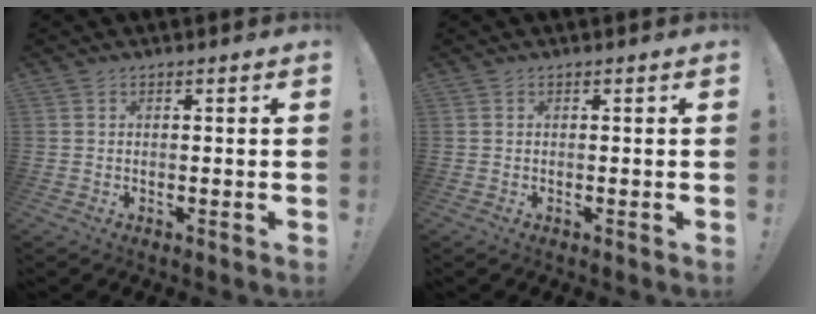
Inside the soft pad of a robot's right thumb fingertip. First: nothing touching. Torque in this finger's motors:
{"motor_torque": [0.01, 0.15, 0.04, -0.13, 0.00]}